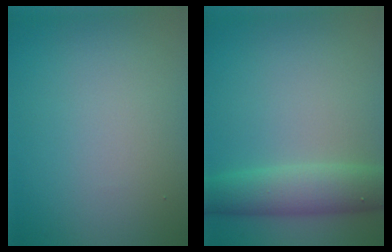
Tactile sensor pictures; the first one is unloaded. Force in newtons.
{"total": 4.9, "press": 4.9, "slide": 0.1}